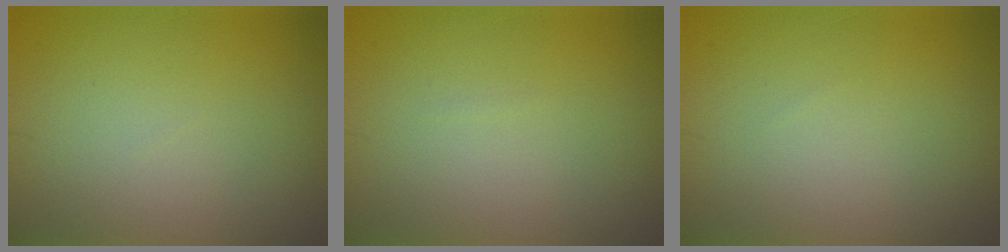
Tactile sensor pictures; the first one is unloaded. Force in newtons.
{"total": 0.0}
{"total": 0.0}